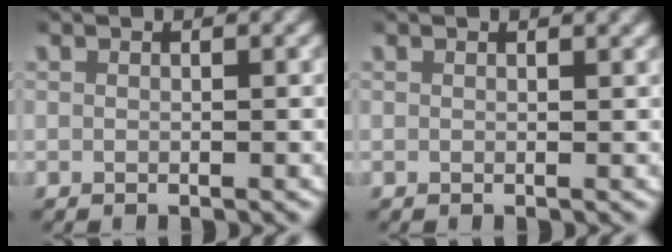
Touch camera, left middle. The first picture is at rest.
{"total": 0.5, "force": [0.5, -0.1, 0.2], "torque": [0.000, -0.001, 0.006]}